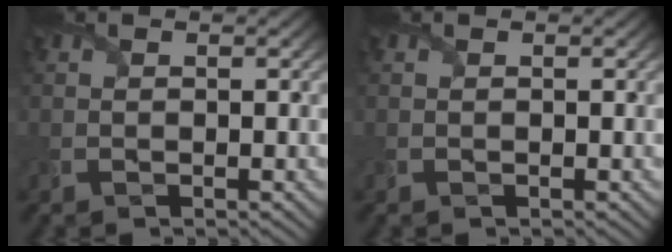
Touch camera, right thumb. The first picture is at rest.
{"total": 0.0}